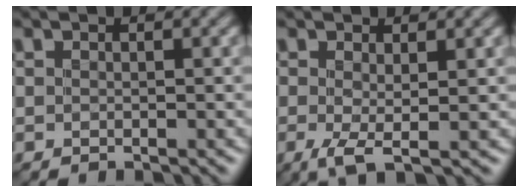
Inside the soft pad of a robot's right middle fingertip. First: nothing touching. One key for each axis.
{"total": 2.2, "fx": -0.2, "fy": 0.3, "fz": 2.2, "tx": -0.045, "ty": -0.006, "tz": -0.004}